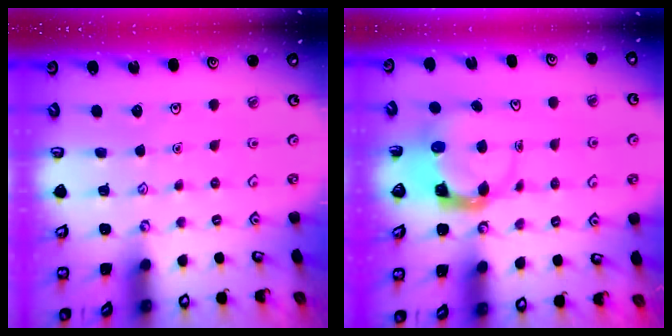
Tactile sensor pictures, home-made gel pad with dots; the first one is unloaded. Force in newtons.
{"total": 3.7, "press": 3.7, "slide": 0.5}